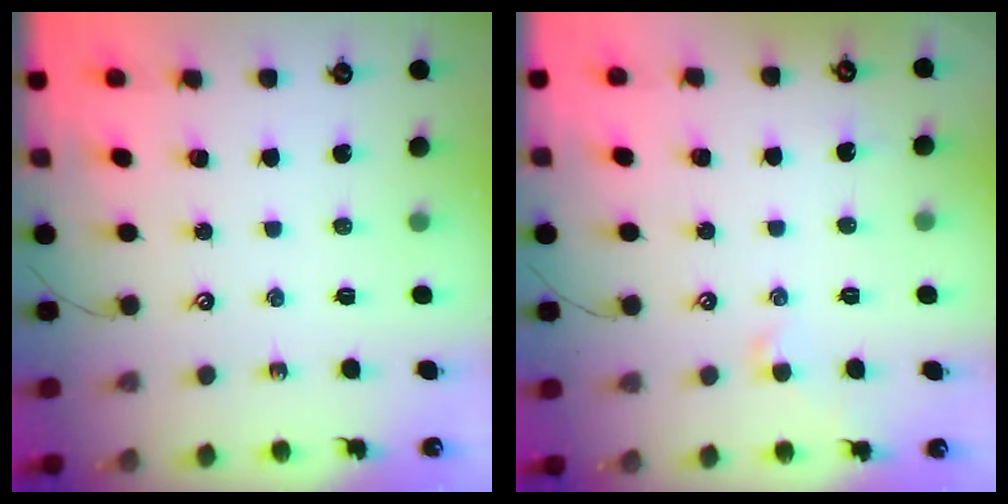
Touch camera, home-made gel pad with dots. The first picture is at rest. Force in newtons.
{"total": 1.1, "press": 1.1, "slide": 0.4}